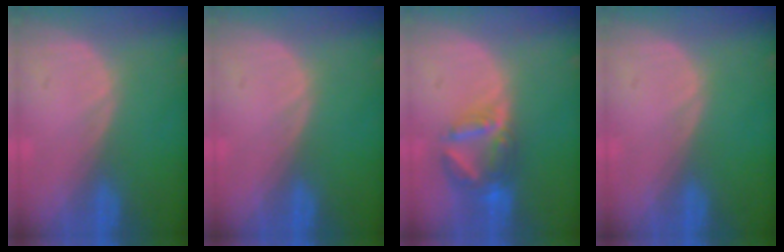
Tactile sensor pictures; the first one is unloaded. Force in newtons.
{"total": 0.0}
{"total": 7.2, "press": 6.3, "slide": 3.4}
{"total": 0.0}